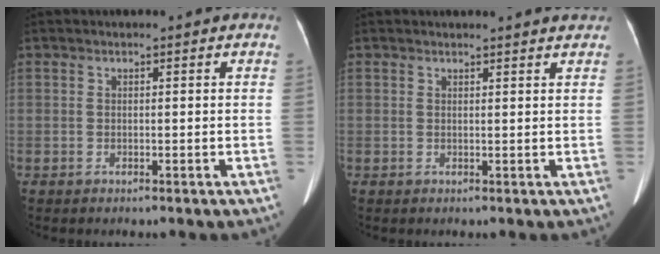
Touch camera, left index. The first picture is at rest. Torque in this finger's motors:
{"motor_torque": [0.03, -0.22, -0.38, -0.20]}